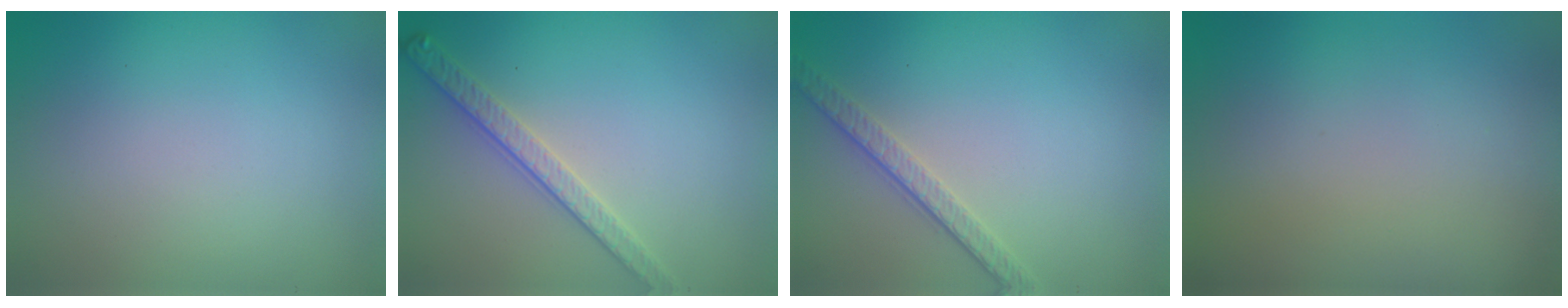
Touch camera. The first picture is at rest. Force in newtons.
{"total": 2.8, "press": 2.6, "slide": 1.0}
{"total": 2.6, "press": 2.0, "slide": 1.7}
{"total": 0.0}